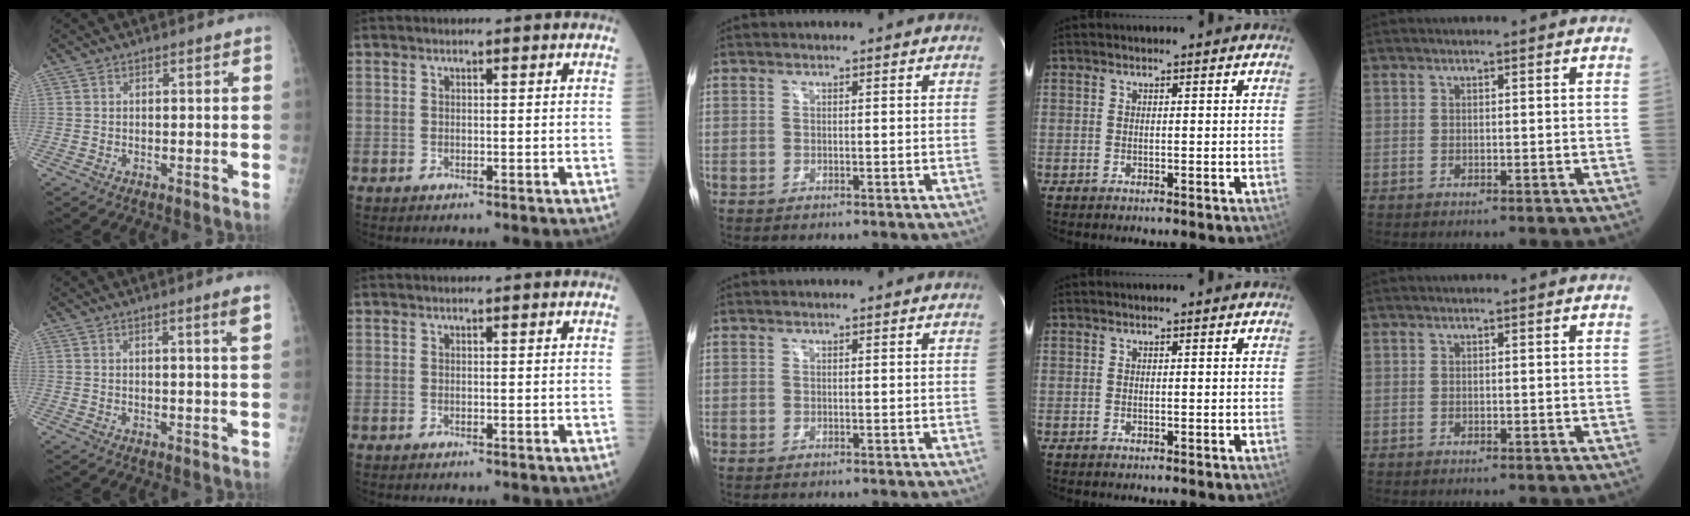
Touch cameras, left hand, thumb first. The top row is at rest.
{"thumb": {"total": 2.8, "force": [1.4, -0.5, 2.3], "torque": [-0.035, -0.011, 0.022]}}